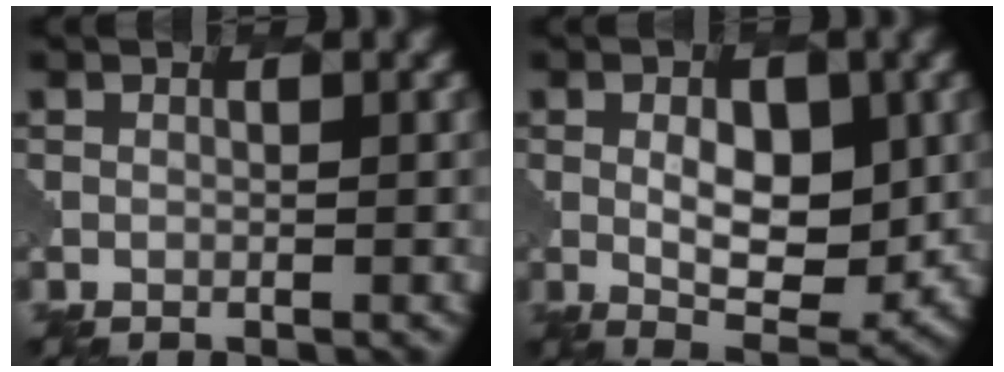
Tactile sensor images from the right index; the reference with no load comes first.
{"total": 5.5, "force": [0.7, 3.0, 4.6], "torque": [-0.067, -0.008, 0.014]}